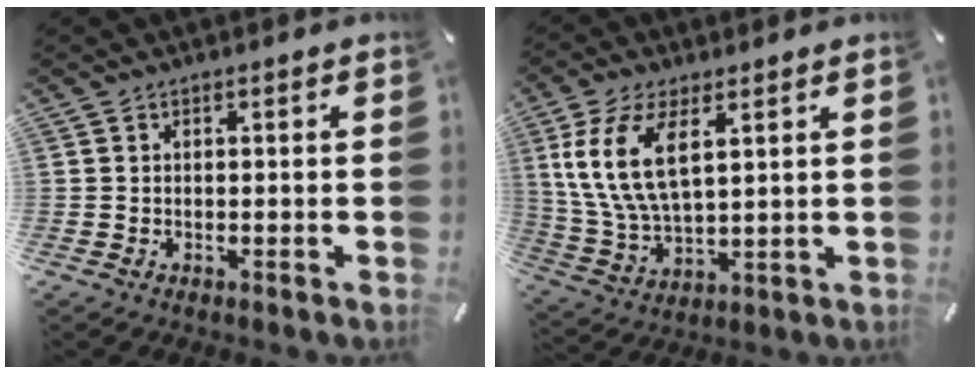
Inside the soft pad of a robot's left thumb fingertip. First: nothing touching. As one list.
[{"total": 12.8, "force": [4.8, 6.6, 9.9], "torque": [-0.228, -0.001, 0.086]}]